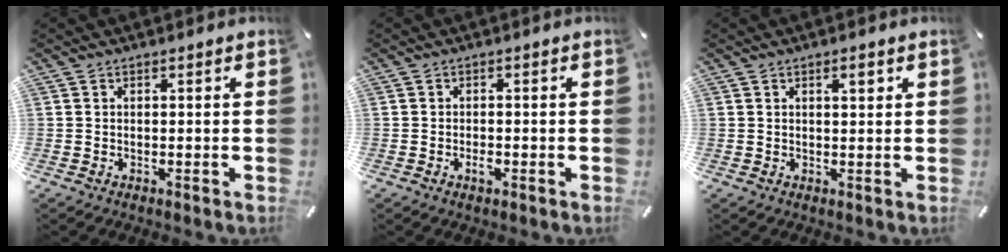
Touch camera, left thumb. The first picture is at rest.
{"total": 1.9, "force": [-0.9, 0.9, 1.4], "torque": [-0.026, 0.003, -0.017]}
{"total": 2.3, "force": [1.1, 0.8, 1.9], "torque": [-0.031, 0.000, 0.015]}